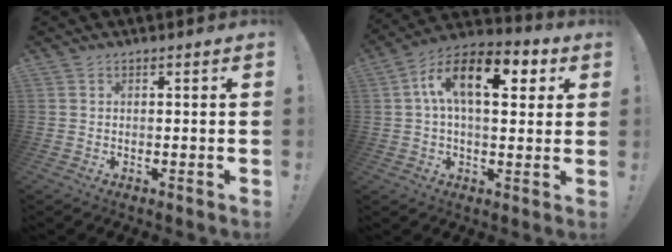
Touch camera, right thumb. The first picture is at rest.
{"total": 15.8, "force": [4.6, 8.0, 12.8], "torque": [-0.214, 0.002, 0.074]}